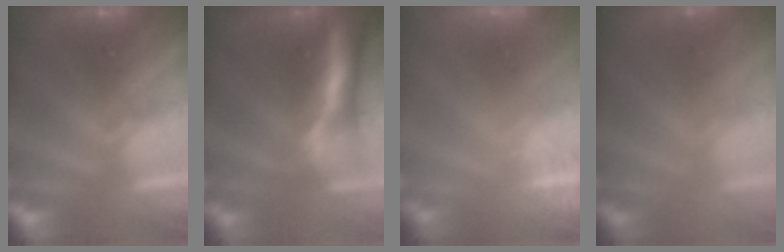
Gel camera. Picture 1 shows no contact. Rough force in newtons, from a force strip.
{"total": 7.1}
{"total": 2.4}
{"total": 2.9}